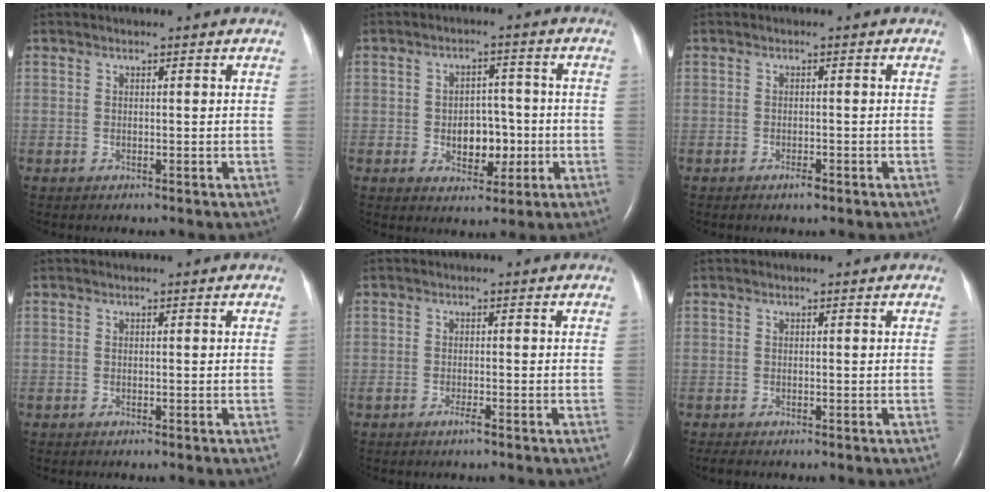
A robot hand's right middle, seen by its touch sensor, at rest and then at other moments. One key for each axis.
{"total": 5.7, "fx": -1.2, "fy": 3.7, "fz": 4.2, "tx": -0.063, "ty": 0.010, "tz": -0.010}
{"total": 1.3, "fx": -0.9, "fy": 0.3, "fz": 0.9, "tx": -0.019, "ty": -0.001, "tz": -0.012}
{"total": 0.0}
{"total": 1.3, "fx": -0.9, "fy": 0.0, "fz": 0.9, "tx": -0.023, "ty": -0.002, "tz": -0.016}
{"total": 1.2, "fx": -1.0, "fy": 0.2, "fz": 0.6, "tx": -0.015, "ty": -0.005, "tz": -0.013}